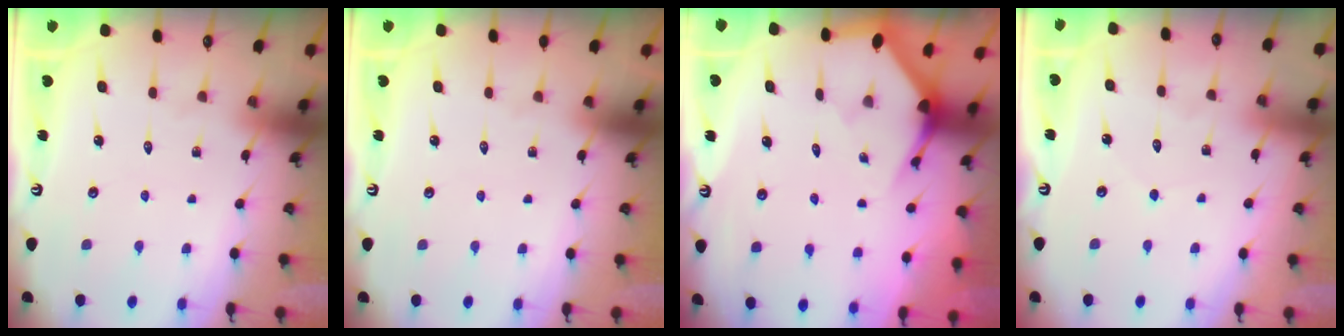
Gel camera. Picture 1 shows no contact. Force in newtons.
{"total": 0.0}
{"total": 3.5, "press": 3.5, "slide": 0.2}
{"total": 2.5, "press": 2.5, "slide": 0.2}